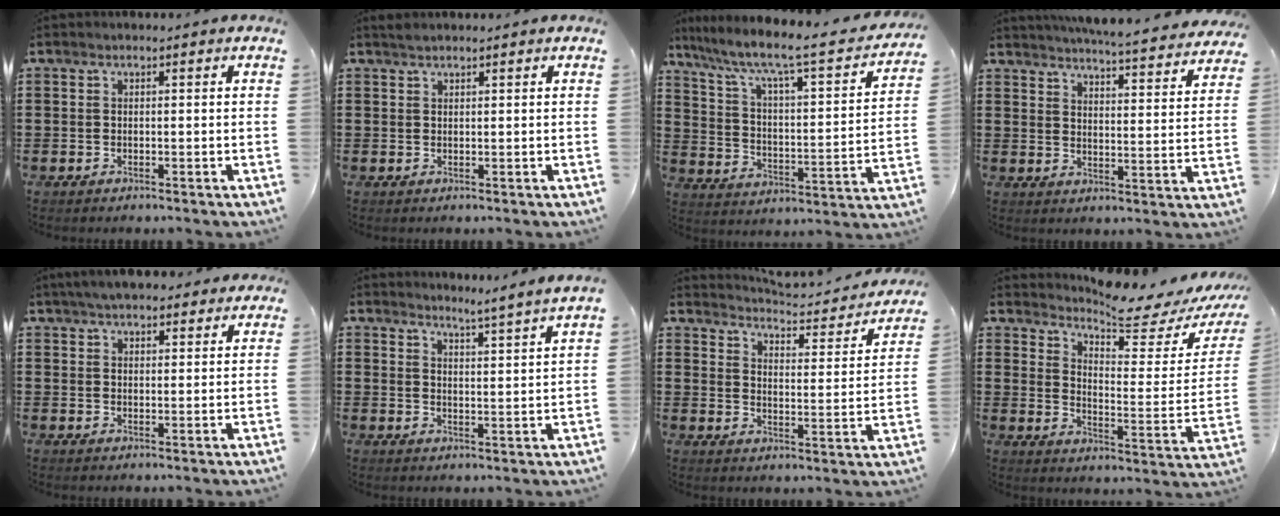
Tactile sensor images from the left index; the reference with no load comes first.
{"total": 1.1, "force": [1.0, 0.1, 0.3], "torque": [-0.007, 0.001, 0.019]}
{"total": 6.3, "force": [4.5, 0.7, 4.4], "torque": [-0.106, -0.038, 0.063]}
{"total": 4.8, "force": [4.6, -0.3, 1.3], "torque": [-0.039, -0.040, 0.073]}
{"total": 4.6, "force": [4.2, 1.1, 1.6], "torque": [-0.041, -0.001, 0.078]}
{"total": 3.7, "force": [3.4, -1.3, 0.4], "torque": [-0.020, -0.027, 0.058]}
{"total": 4.1, "force": [4.0, -0.1, 0.8], "torque": [-0.031, -0.037, 0.061]}
{"total": 6.4, "force": [6.0, 0.2, 2.2], "torque": [-0.059, -0.053, 0.101]}